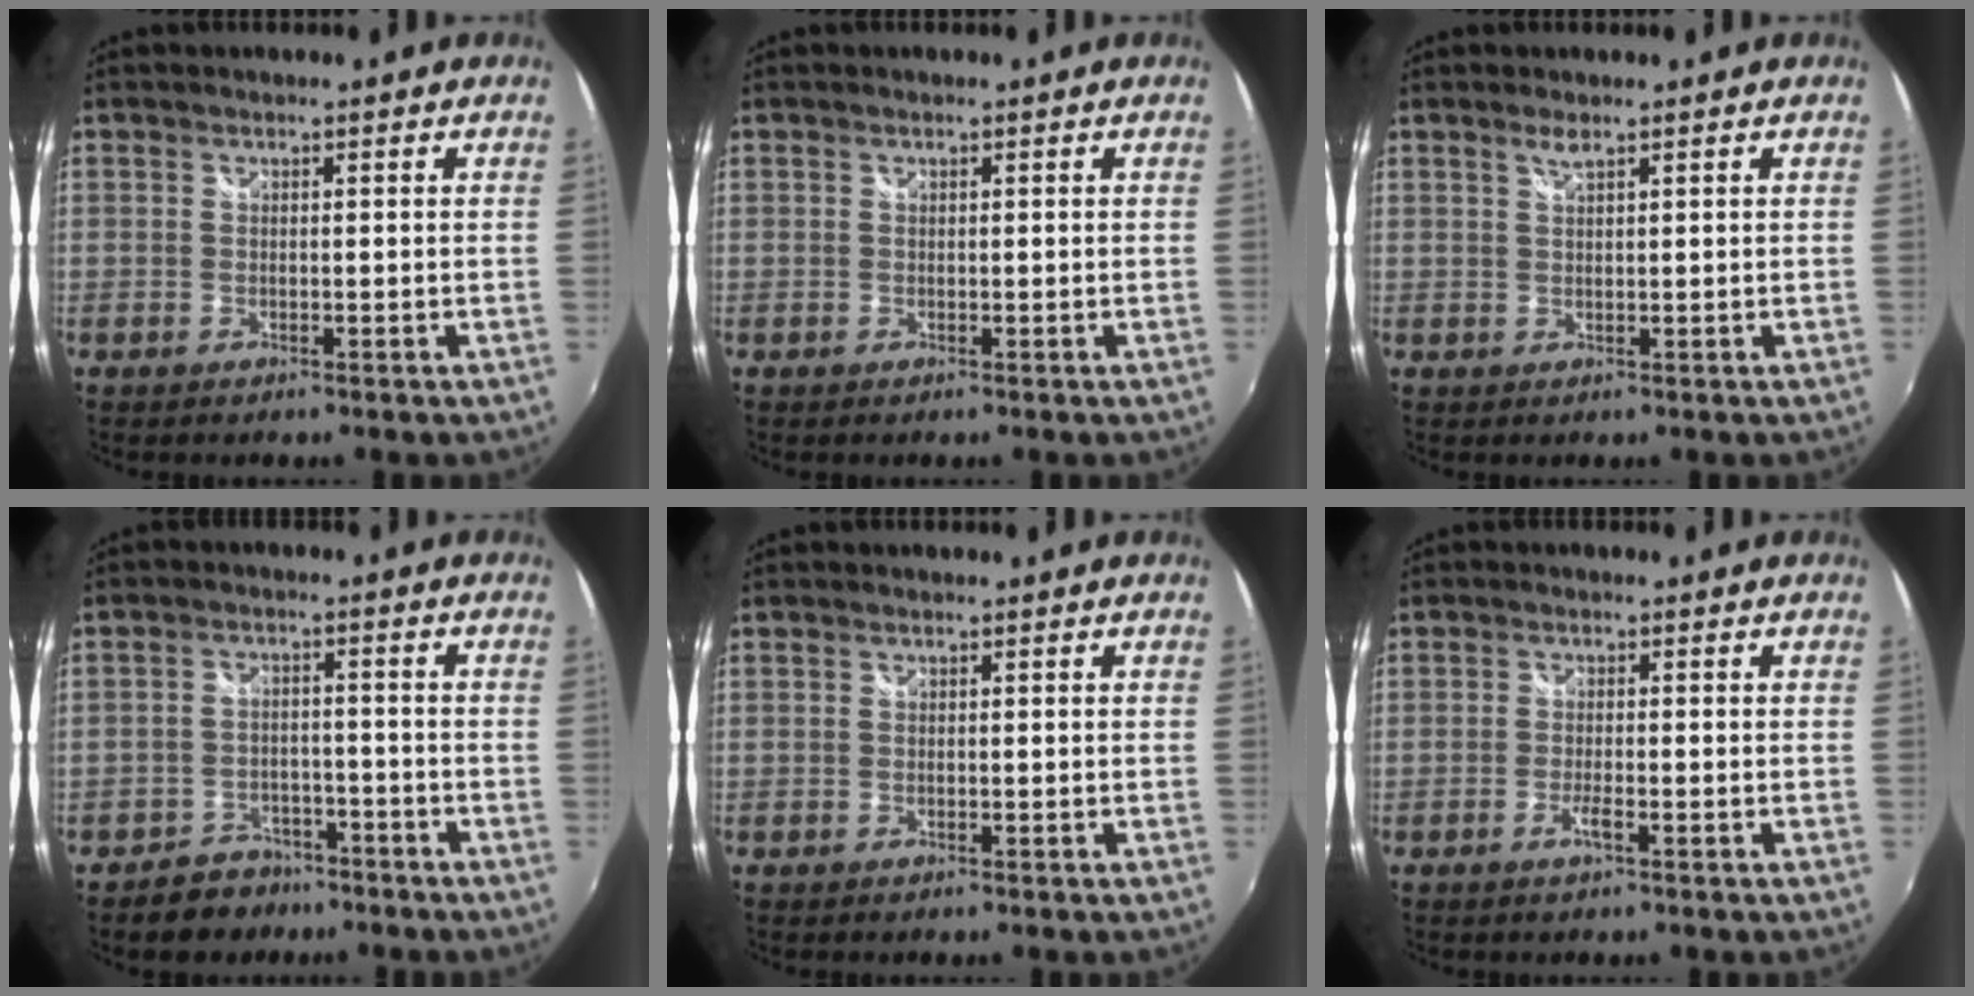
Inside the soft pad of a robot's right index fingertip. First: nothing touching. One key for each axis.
{"total": 0.0}
{"total": 1.5, "fx": 1.1, "fy": 0.1, "fz": 0.9, "tx": -0.017, "ty": 0.003, "tz": 0.020}
{"total": 5.8, "fx": -4.4, "fy": 3.8, "fz": 0.5, "tx": -0.022, "ty": 0.025, "tz": -0.063}
{"total": 0.0}
{"total": 2.0, "fx": -1.1, "fy": 0.2, "fz": 1.6, "tx": -0.038, "ty": -0.003, "tz": -0.023}